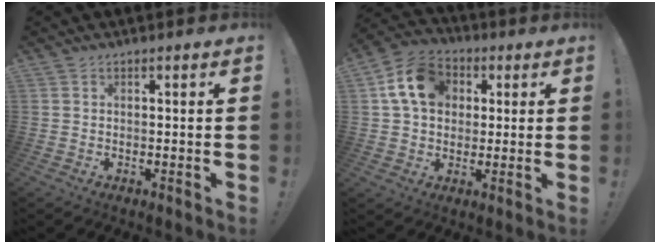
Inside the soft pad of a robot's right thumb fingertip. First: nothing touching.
{"total": 14.0, "force": [3.8, 11.1, 7.6], "torque": [-0.115, 0.008, 0.080]}